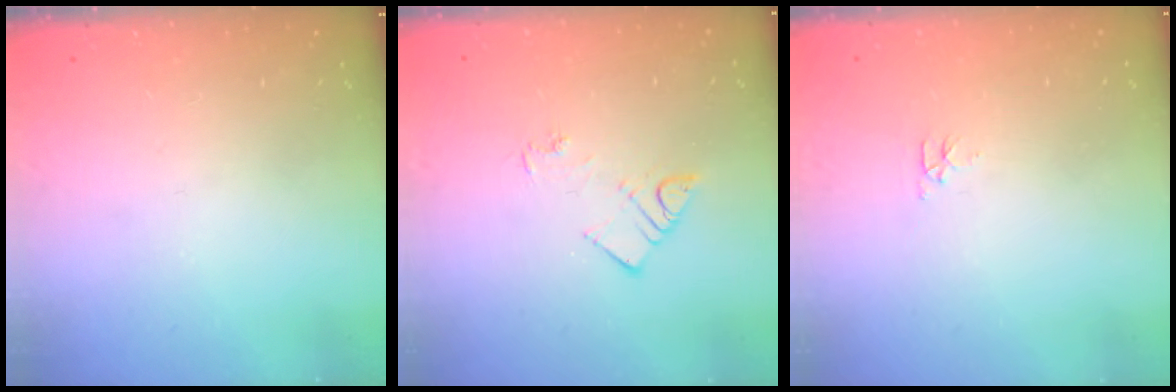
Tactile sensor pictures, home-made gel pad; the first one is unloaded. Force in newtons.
{"total": 5.0, "press": 5.0, "slide": 0.2}
{"total": 2.8, "press": 2.7, "slide": 0.4}